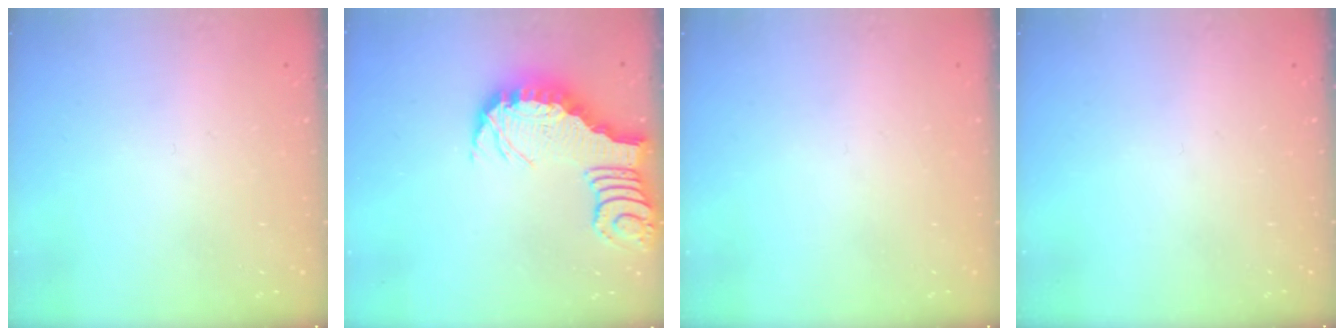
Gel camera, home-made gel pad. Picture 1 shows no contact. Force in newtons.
{"total": 3.2, "press": 3.2, "slide": 0.5}
{"total": 0.0}
{"total": 0.0}